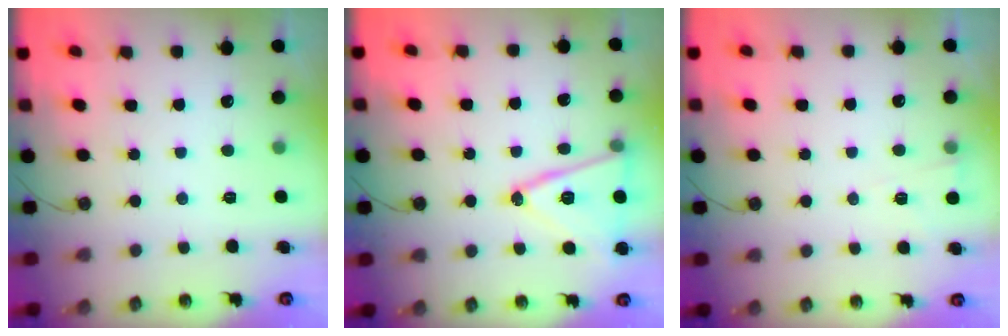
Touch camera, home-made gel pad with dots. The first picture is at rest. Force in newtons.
{"total": 16.4, "press": 16.1, "slide": 3.3}
{"total": 3.1, "press": 2.9, "slide": 1.1}